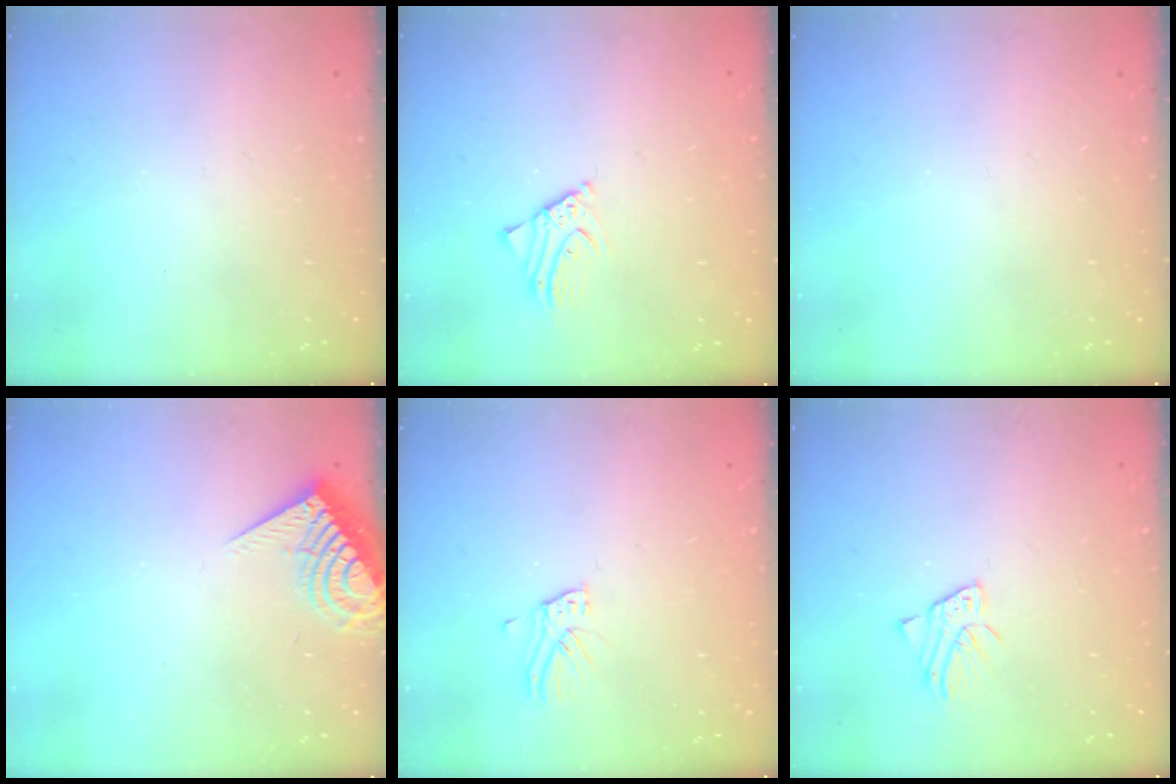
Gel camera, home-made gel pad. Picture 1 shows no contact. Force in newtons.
{"total": 3.0, "press": 3.0, "slide": 0.3}
{"total": 0.0}
{"total": 8.3, "press": 8.2, "slide": 0.9}
{"total": 5.0, "press": 5.0, "slide": 0.4}
{"total": 2.3, "press": 2.3, "slide": 0.2}